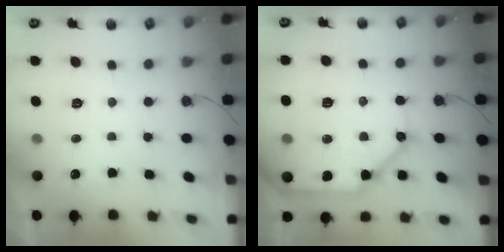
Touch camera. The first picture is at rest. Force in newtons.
{"total": 15.0, "press": 14.9, "slide": 2.0}